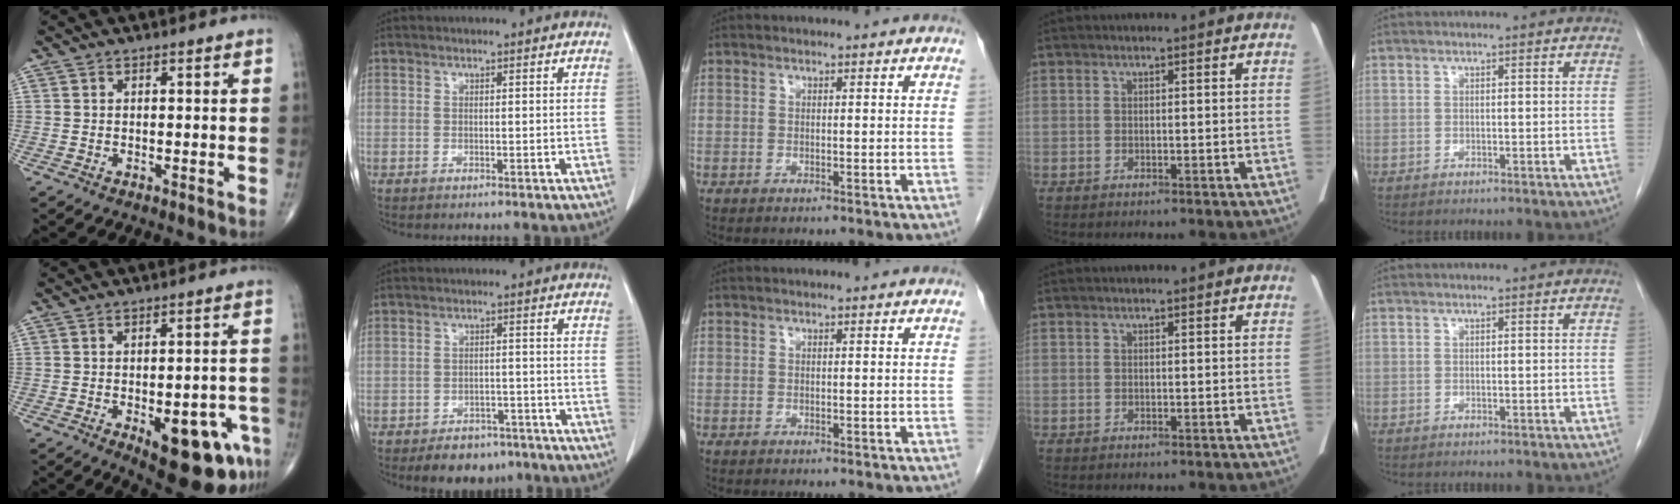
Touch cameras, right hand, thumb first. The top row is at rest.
{"thumb": {"total": 14.5, "force": [-6.1, 5.9, 11.7], "torque": [-0.113, 0.021, -0.064]}, "index": {"total": 6.5, "force": [-4.9, 3.7, 2.2], "torque": [-0.027, 0.006, -0.069]}}